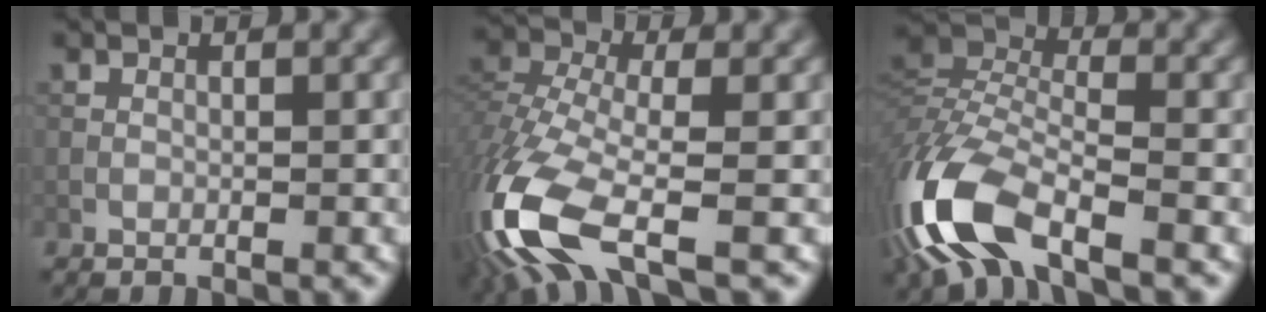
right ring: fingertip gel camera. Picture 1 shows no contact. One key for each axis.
{"total": 11.8, "fx": -5.7, "fy": 4.8, "fz": 9.2, "tx": -0.220, "ty": -0.023, "tz": -0.117}
{"total": 11.4, "fx": -6.4, "fy": 5.0, "fz": 8.1, "tx": -0.182, "ty": -0.010, "tz": -0.135}